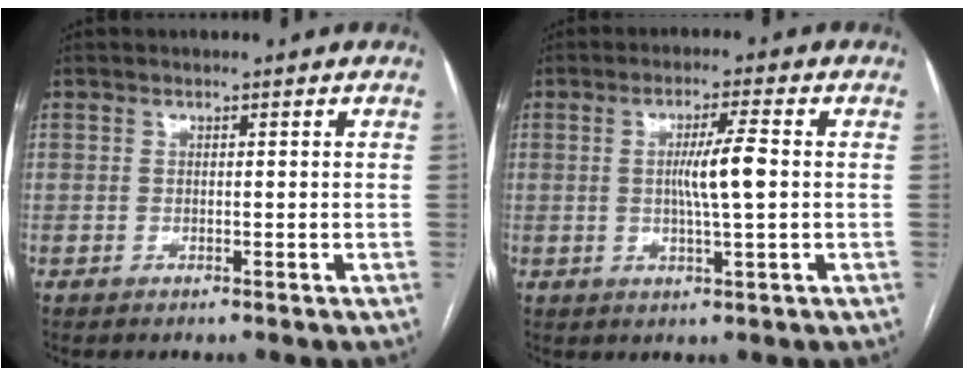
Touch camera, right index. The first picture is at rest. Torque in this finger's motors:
{"motor_torque": [0.82, 0.33, 0.31, 0.11]}